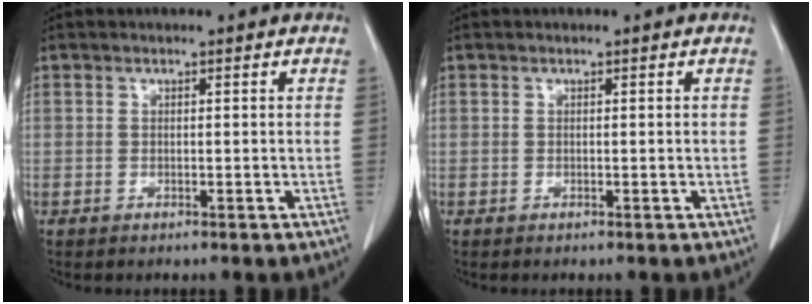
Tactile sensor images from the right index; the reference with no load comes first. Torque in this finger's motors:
{"motor_torque": [0.00, 0.00, 0.00, 0.00]}